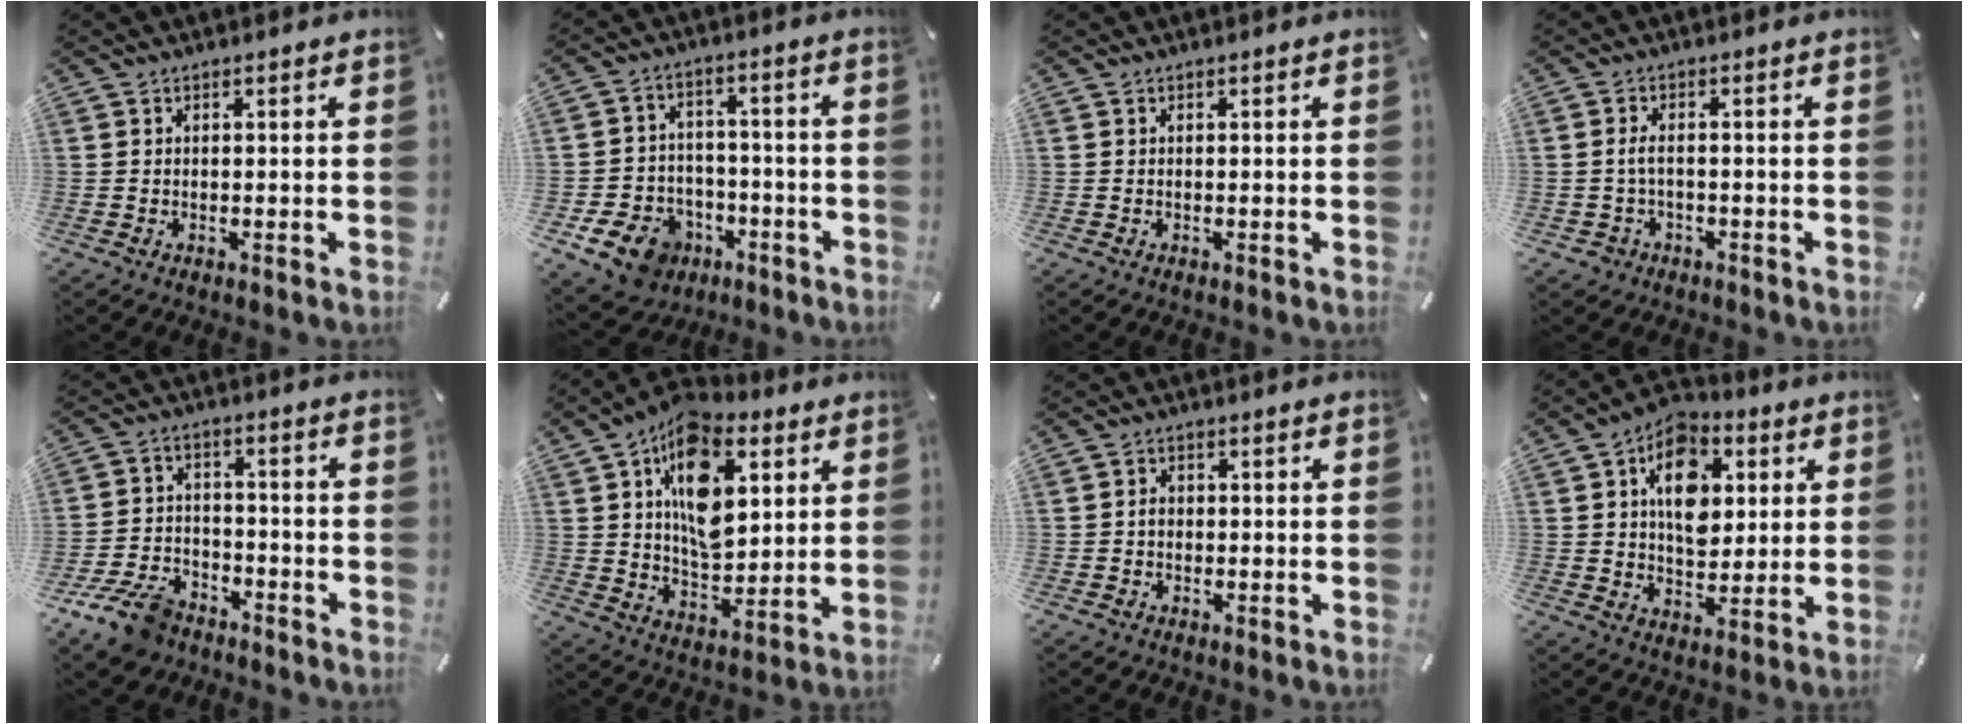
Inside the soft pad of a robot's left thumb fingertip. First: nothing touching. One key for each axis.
{"total": 10.8, "fx": -5.9, "fy": 8.0, "fz": 4.1, "tx": -0.079, "ty": 0.045, "tz": -0.102}
{"total": 0.0}
{"total": 3.1, "fx": -0.6, "fy": 2.1, "fz": 2.2, "tx": -0.045, "ty": 0.007, "tz": -0.014}
{"total": 10.6, "fx": -7.6, "fy": 5.9, "fz": 4.6, "tx": -0.088, "ty": 0.046, "tz": -0.140}
{"total": 17.1, "fx": 6.2, "fy": 10.7, "fz": 11.8, "tx": -0.203, "ty": -0.018, "tz": 0.111}
{"total": 2.4, "fx": -0.4, "fy": 2.0, "fz": 1.3, "tx": -0.025, "ty": 0.006, "tz": -0.010}
{"total": 13.7, "fx": 3.7, "fy": 10.2, "fz": 8.4, "tx": -0.111, "ty": -0.008, "tz": 0.066}